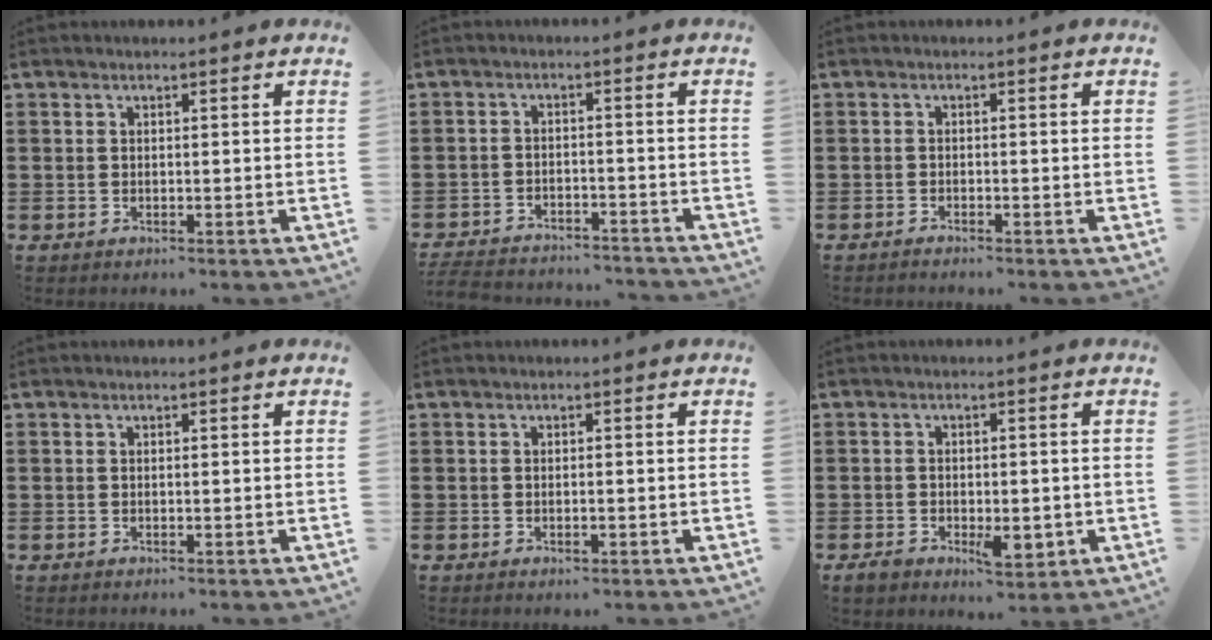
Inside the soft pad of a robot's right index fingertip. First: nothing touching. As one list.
[{"total": 4.0, "force": [-4.0, 0.3, 0.2], "torque": [-0.013, -0.001, -0.086]}, {"total": 0.9, "force": [-0.8, 0.0, 0.1], "torque": [-0.003, 0.000, -0.018]}, {"total": 0.0}, {"total": 0.9, "force": [-0.3, 0.3, 0.7], "torque": [-0.014, -0.005, -0.004]}, {"total": 4.7, "force": [-1.8, 2.7, 3.5], "torque": [-0.064, 0.006, -0.031]}]